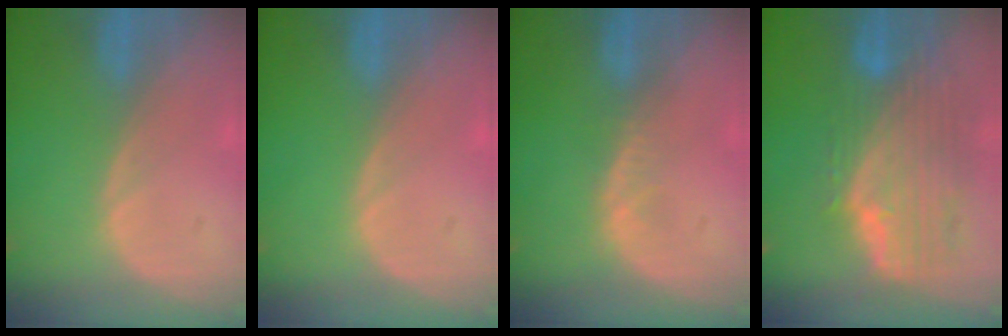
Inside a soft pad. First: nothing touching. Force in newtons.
{"total": 0.0}
{"total": 1.5, "press": 1.5, "slide": 0.2}
{"total": 11.3, "press": 9.6, "slide": 5.8}